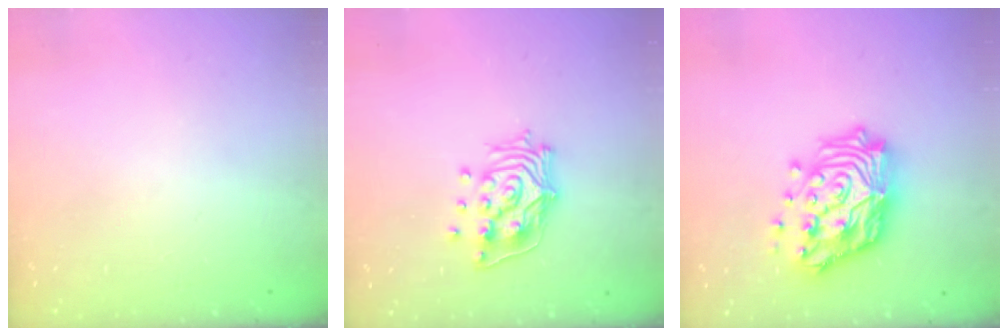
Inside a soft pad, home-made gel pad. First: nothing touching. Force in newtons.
{"total": 12.9, "press": 12.8, "slide": 1.8}
{"total": 19.2, "press": 19.1, "slide": 1.8}